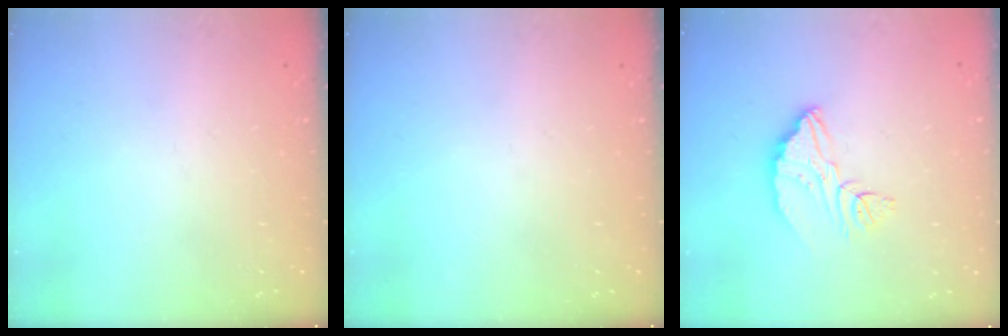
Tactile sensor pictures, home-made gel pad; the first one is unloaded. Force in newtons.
{"total": 0.0}
{"total": 9.6, "press": 9.6, "slide": 0.7}